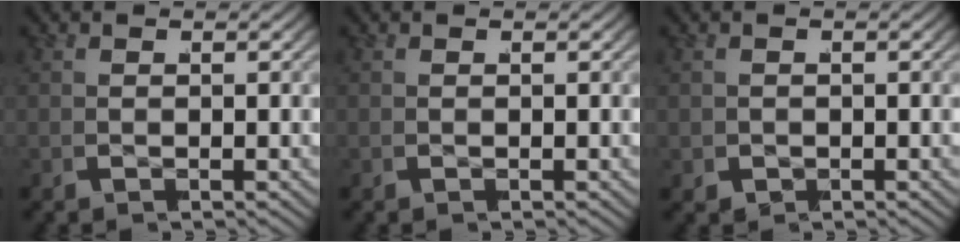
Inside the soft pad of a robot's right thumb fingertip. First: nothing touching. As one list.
[{"total": 0.0}, {"total": 1.0, "force": [-0.3, 0.9, 0.1], "torque": [-0.007, -0.009, 0.001]}]